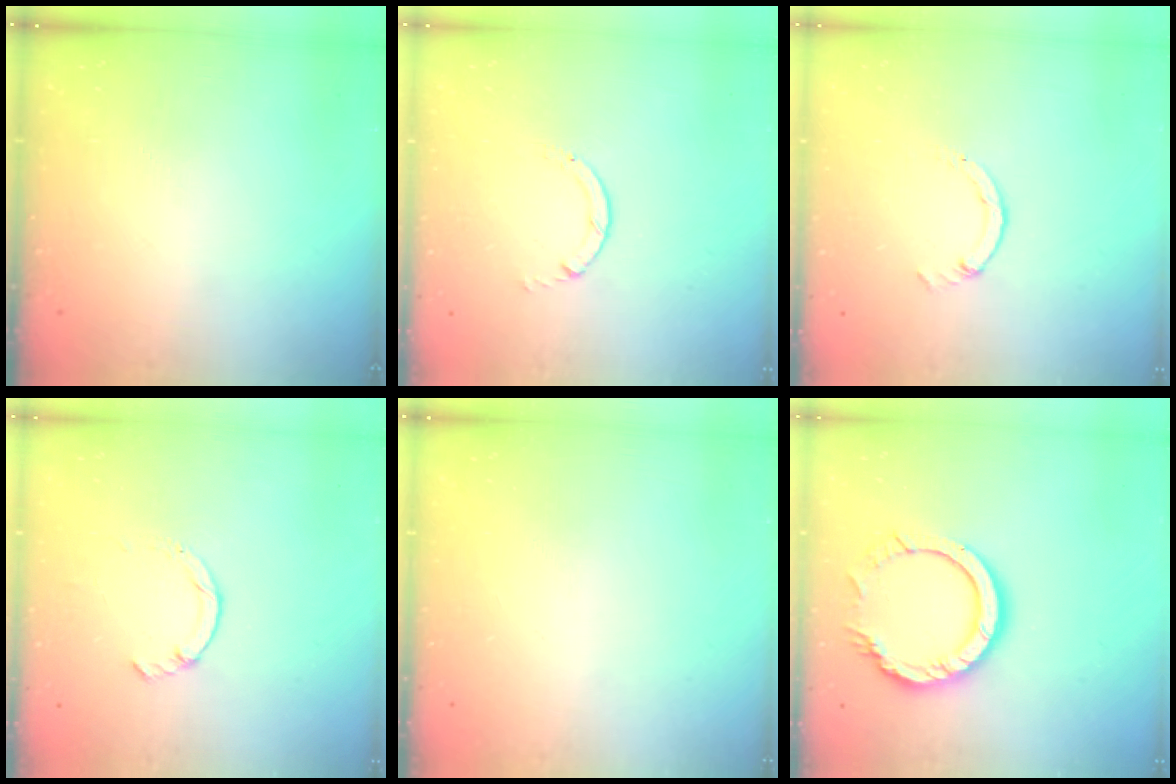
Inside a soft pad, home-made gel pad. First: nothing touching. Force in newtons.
{"total": 0.6, "press": 0.5, "slide": 0.1}
{"total": 1.1, "press": 1.1, "slide": 0.2}
{"total": 1.0, "press": 1.0, "slide": 0.3}
{"total": 0.0}
{"total": 12.3, "press": 12.2, "slide": 1.0}